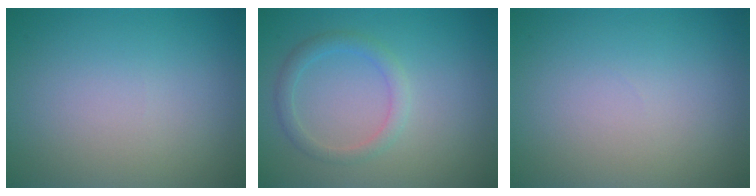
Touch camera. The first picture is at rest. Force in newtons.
{"total": 1.9, "press": 1.9, "slide": 0.1}
{"total": 0.0}